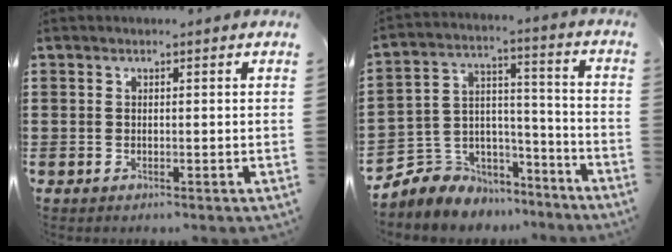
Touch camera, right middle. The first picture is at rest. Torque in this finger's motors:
{"motor_torque": [2.14, 0.00, 0.29, 0.04]}